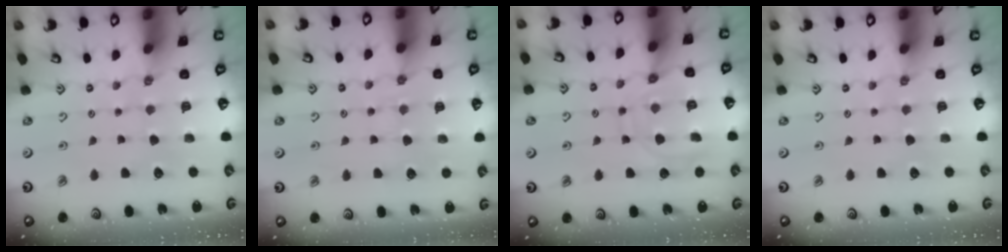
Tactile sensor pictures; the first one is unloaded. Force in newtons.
{"total": 5.4, "press": 5.3, "slide": 0.6}
{"total": 12.4, "press": 12.3, "slide": 1.1}
{"total": 0.0}